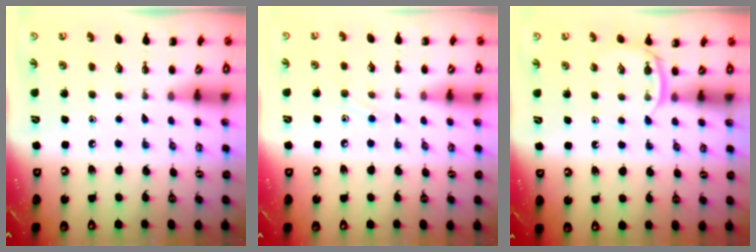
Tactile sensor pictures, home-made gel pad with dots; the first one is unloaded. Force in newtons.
{"total": 5.7, "press": 5.4, "slide": 1.9}
{"total": 4.4, "press": 4.1, "slide": 1.5}